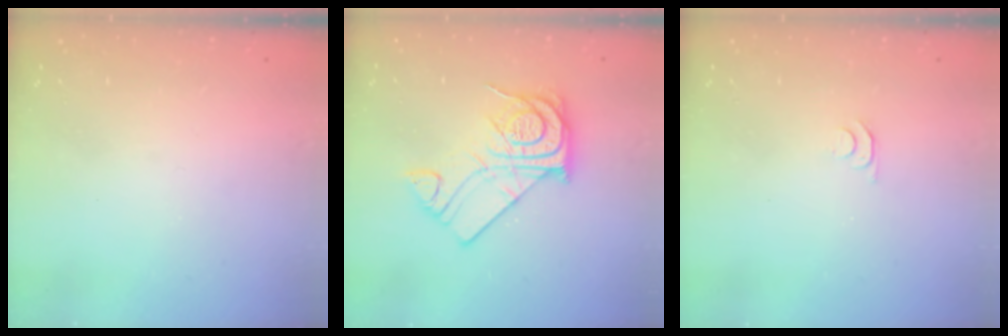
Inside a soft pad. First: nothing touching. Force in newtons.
{"total": 14.3, "press": 14.3, "slide": 1.3}
{"total": 3.5, "press": 3.4, "slide": 0.5}